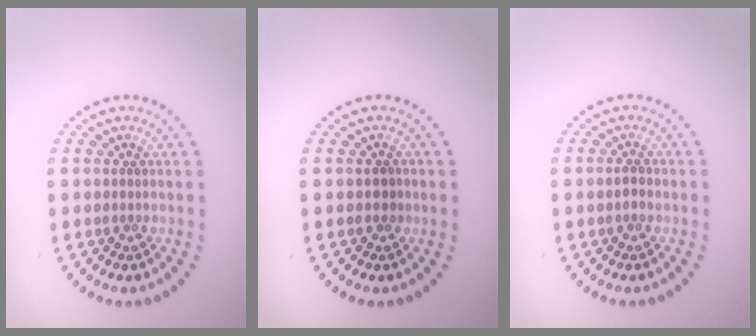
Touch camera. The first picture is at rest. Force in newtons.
{"total": 0.8, "press": 0.8, "slide": 0.3}
{"total": 1.0, "press": 1.0, "slide": 0.1}